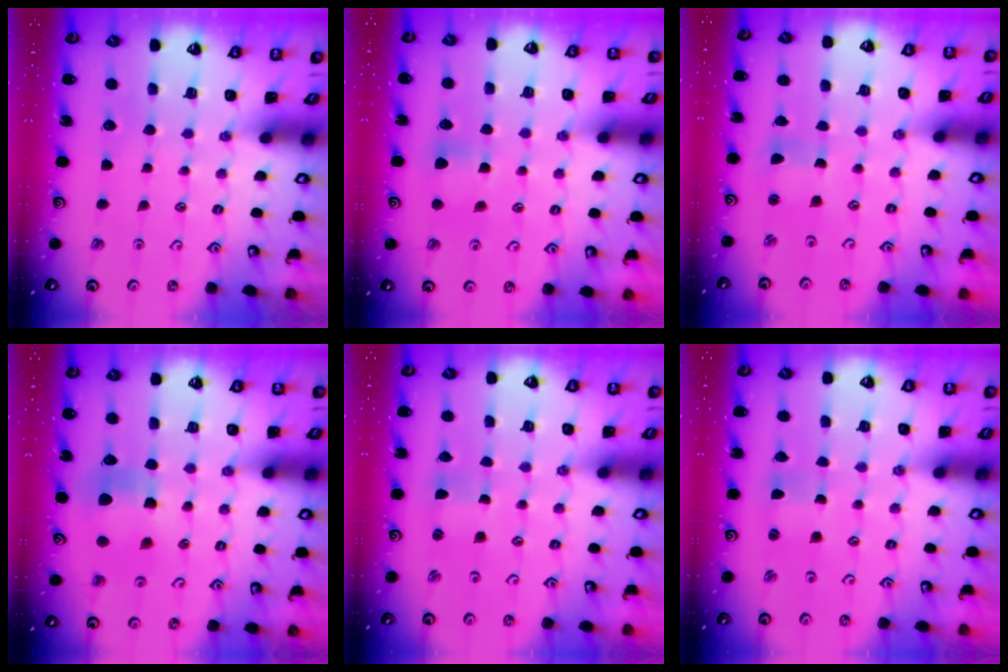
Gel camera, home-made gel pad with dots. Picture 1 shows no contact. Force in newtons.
{"total": 5.3, "press": 5.3, "slide": 0.9}
{"total": 1.7, "press": 1.7, "slide": 0.3}
{"total": 8.3, "press": 8.2, "slide": 1.1}
{"total": 0.9, "press": 0.8, "slide": 0.2}
{"total": 0.9, "press": 0.8, "slide": 0.2}